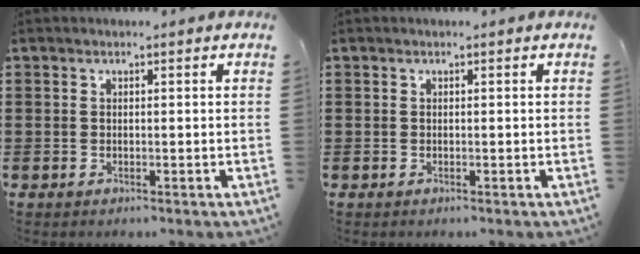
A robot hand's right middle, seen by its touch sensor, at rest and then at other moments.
{"total": 0.0}